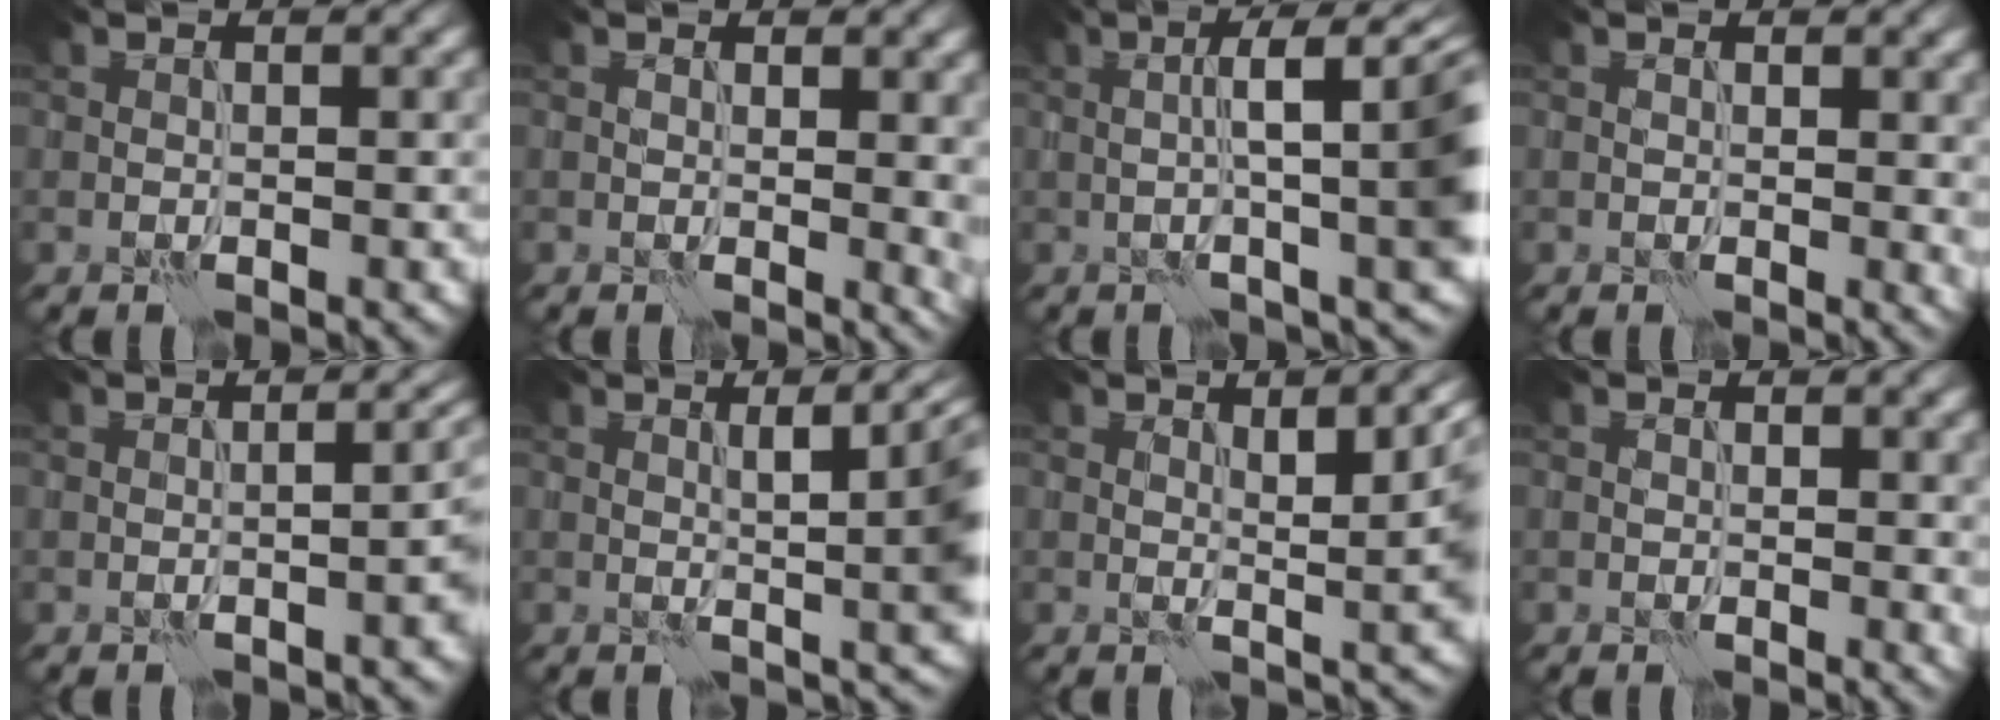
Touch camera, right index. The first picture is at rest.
{"total": 3.5, "force": [0.4, 1.7, 3.0], "torque": [-0.034, -0.004, 0.011]}
{"total": 9.9, "force": [1.8, 2.7, 9.4], "torque": [-0.120, 0.017, 0.026]}
{"total": 1.8, "force": [0.4, 1.0, 1.5], "torque": [-0.018, -0.004, 0.008]}
{"total": 5.4, "force": [-0.5, 2.3, 4.8], "torque": [-0.026, 0.014, -0.007]}
{"total": 8.7, "force": [1.9, 3.1, 7.9], "torque": [-0.071, 0.020, 0.024]}
{"total": 7.9, "force": [2.1, 2.8, 7.1], "torque": [-0.076, 0.010, 0.035]}
{"total": 1.4, "force": [0.4, 0.8, 1.1], "torque": [-0.013, -0.003, 0.007]}